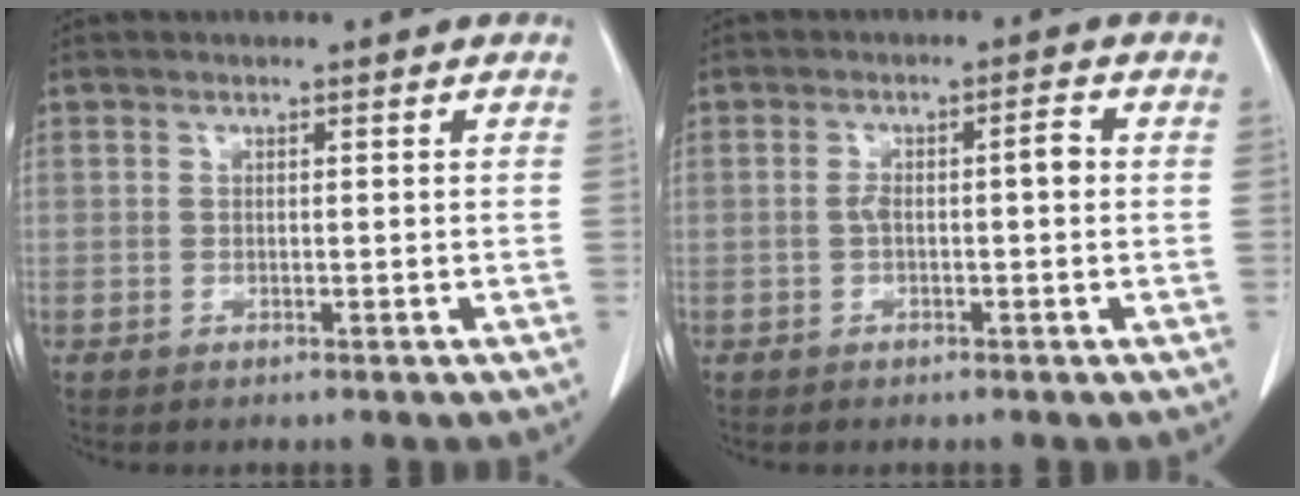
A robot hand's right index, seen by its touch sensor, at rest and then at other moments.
{"total": 3.4, "force": [-0.4, 0.7, 3.3], "torque": [-0.058, 0.016, -0.004]}